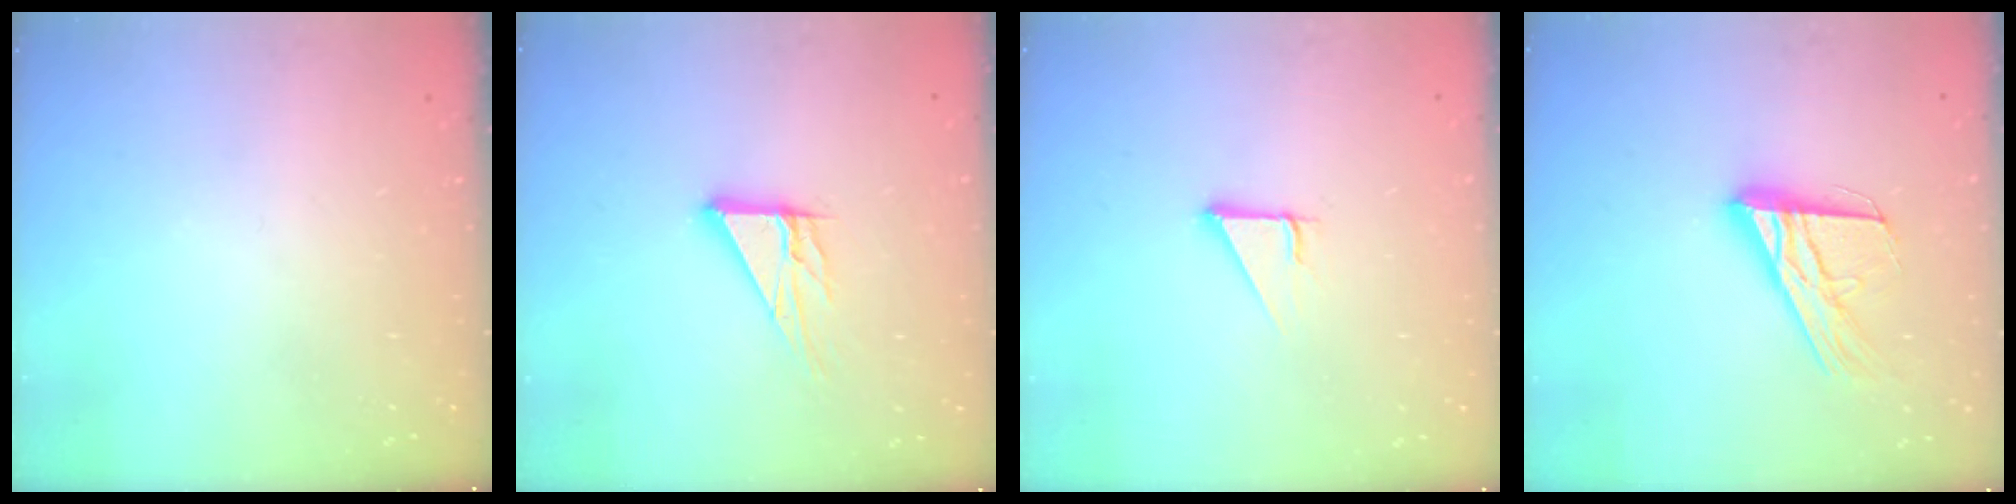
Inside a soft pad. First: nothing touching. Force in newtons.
{"total": 10.3, "press": 10.2, "slide": 1.0}
{"total": 2.9, "press": 2.9, "slide": 0.1}
{"total": 16.7, "press": 16.6, "slide": 1.6}